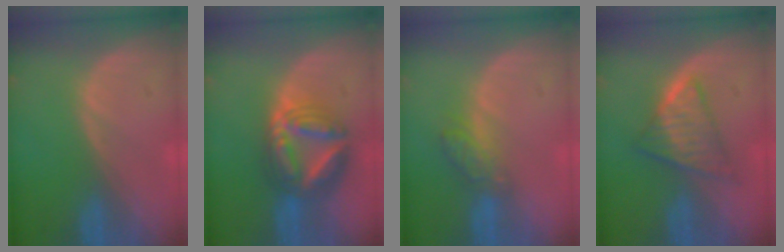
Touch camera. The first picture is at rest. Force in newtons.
{"total": 8.9, "press": 8.8, "slide": 0.9}
{"total": 4.3, "press": 4.1, "slide": 1.5}
{"total": 6.2, "press": 5.8, "slide": 2.1}